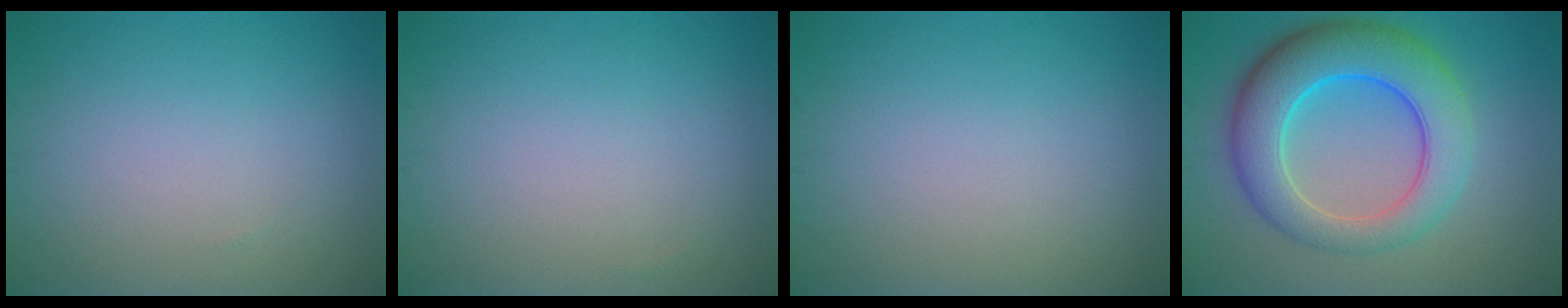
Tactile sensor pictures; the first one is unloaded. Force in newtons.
{"total": 0.0}
{"total": 0.0}
{"total": 8.9, "press": 8.9, "slide": 0.1}